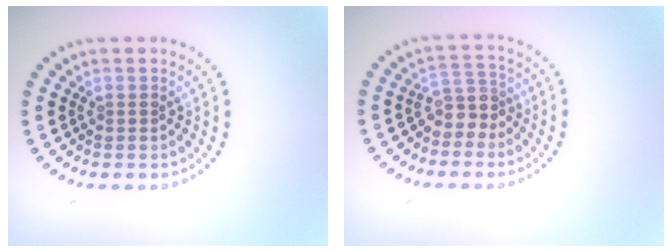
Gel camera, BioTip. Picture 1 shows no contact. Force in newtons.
{"total": 2.5, "press": 2.0, "slide": 1.5}